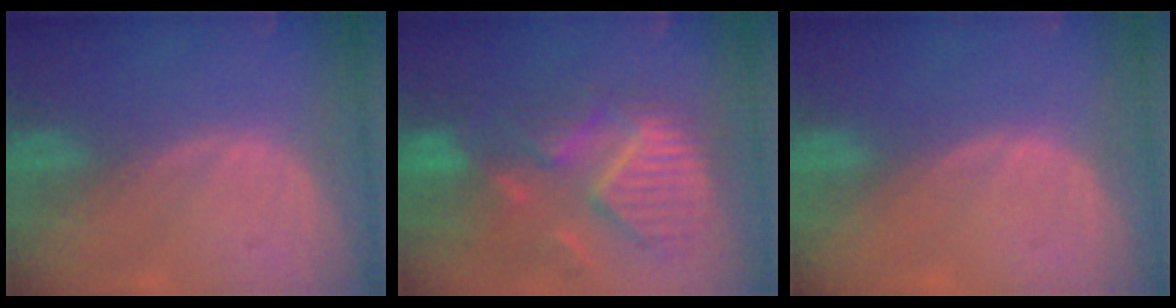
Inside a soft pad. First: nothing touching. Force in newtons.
{"total": 11.9, "press": 10.6, "slide": 5.4}
{"total": 0.0}